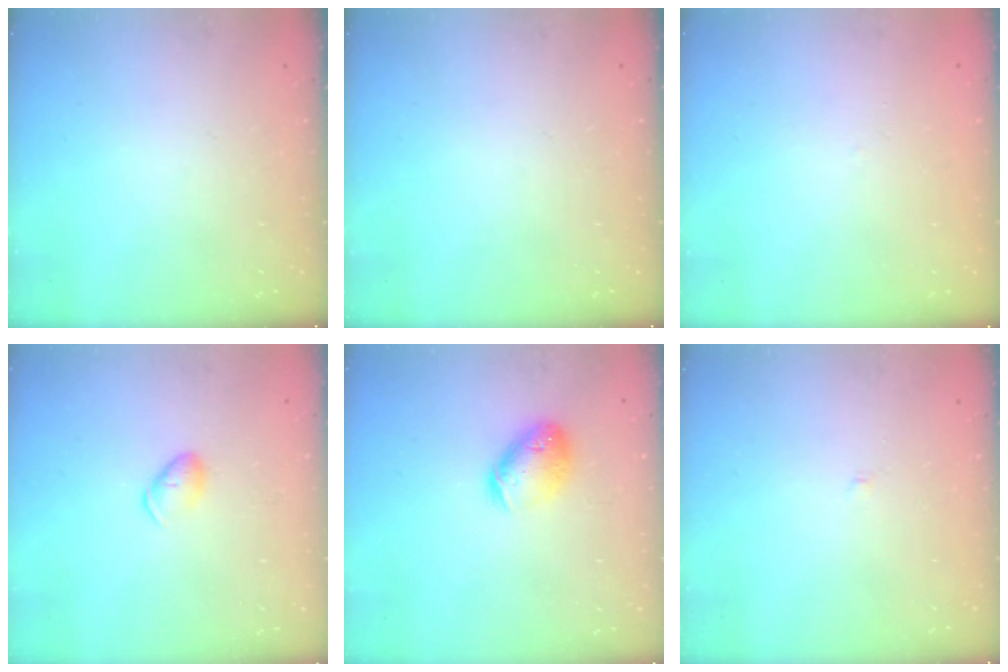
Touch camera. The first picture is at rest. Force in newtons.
{"total": 0.0}
{"total": 1.6, "press": 1.6, "slide": 0.3}
{"total": 5.9, "press": 5.8, "slide": 1.0}
{"total": 12.1, "press": 11.9, "slide": 2.0}
{"total": 1.9, "press": 1.9, "slide": 0.2}